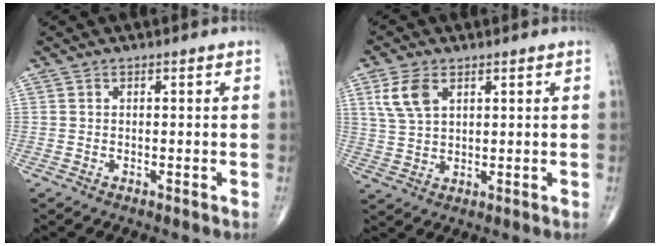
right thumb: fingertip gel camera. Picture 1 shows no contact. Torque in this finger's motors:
{"motor_torque": [-0.12, 0.15, 0.03, -0.03, 0.09]}